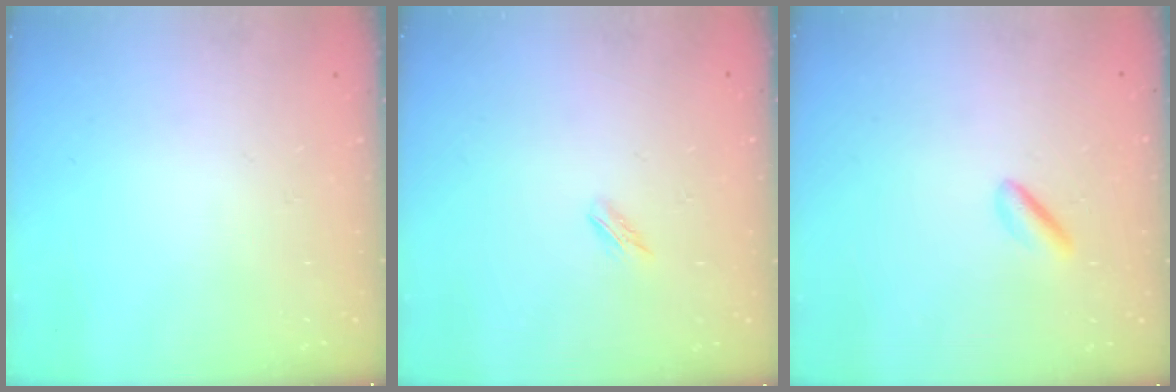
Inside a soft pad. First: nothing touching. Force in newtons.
{"total": 1.7, "press": 1.5, "slide": 0.6}
{"total": 2.0, "press": 1.9, "slide": 0.7}